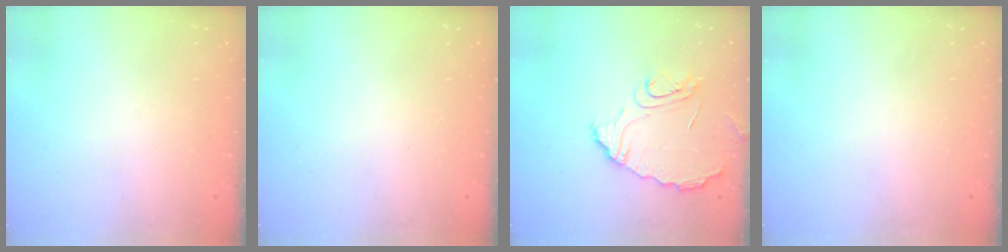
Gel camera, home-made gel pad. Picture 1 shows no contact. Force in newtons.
{"total": 0.0}
{"total": 10.5, "press": 10.4, "slide": 0.9}
{"total": 0.0}